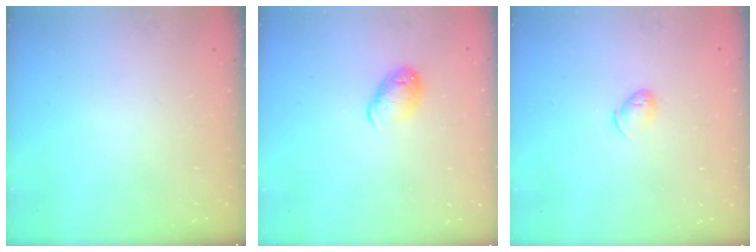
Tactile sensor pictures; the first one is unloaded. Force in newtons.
{"total": 9.3, "press": 9.1, "slide": 1.6}
{"total": 6.0, "press": 5.9, "slide": 0.9}